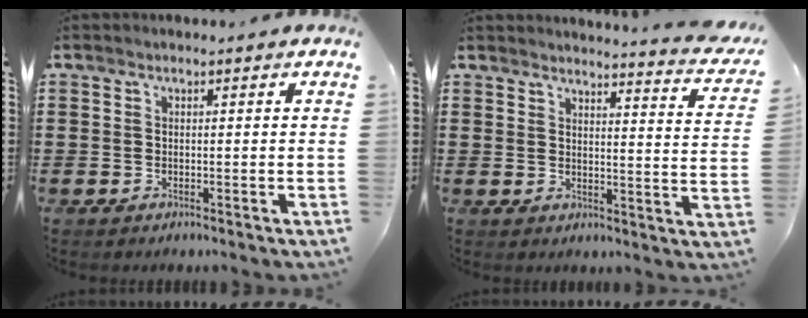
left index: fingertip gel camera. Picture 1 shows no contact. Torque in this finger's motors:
{"motor_torque": [2.14, 0.00, 0.21, 0.07]}